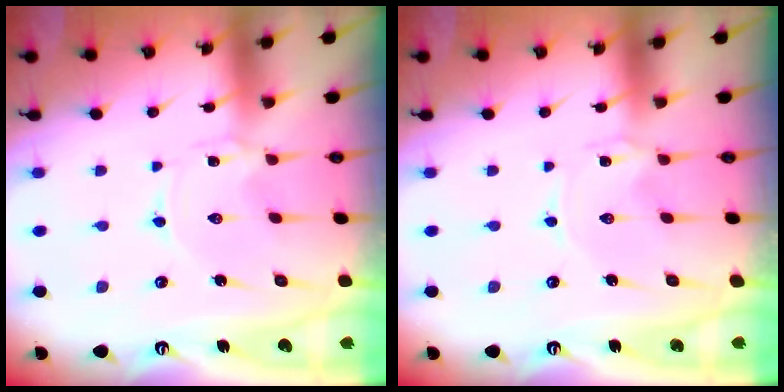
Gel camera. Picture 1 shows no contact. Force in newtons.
{"total": 0.0}